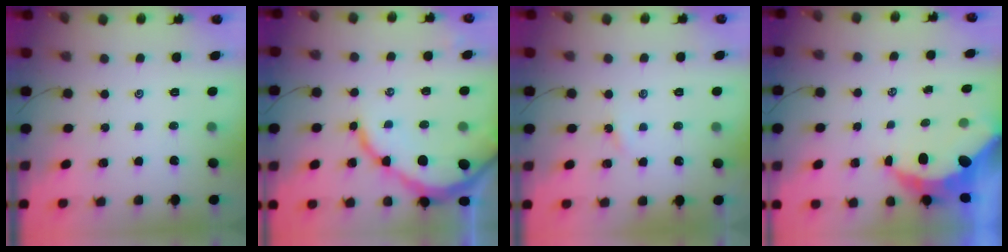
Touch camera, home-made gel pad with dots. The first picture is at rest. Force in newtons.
{"total": 10.5, "press": 10.5, "slide": 0.9}
{"total": 1.4, "press": 1.4, "slide": 0.2}
{"total": 8.5, "press": 8.4, "slide": 1.3}